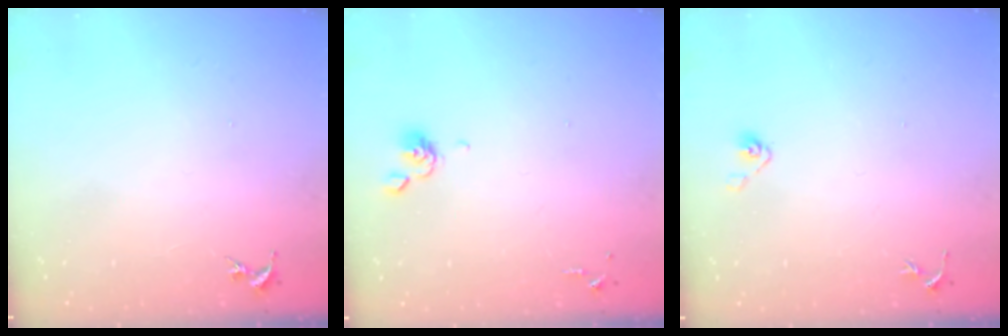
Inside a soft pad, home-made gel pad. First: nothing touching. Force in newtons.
{"total": 5.6, "press": 5.5, "slide": 1.4}
{"total": 3.9, "press": 3.4, "slide": 1.9}